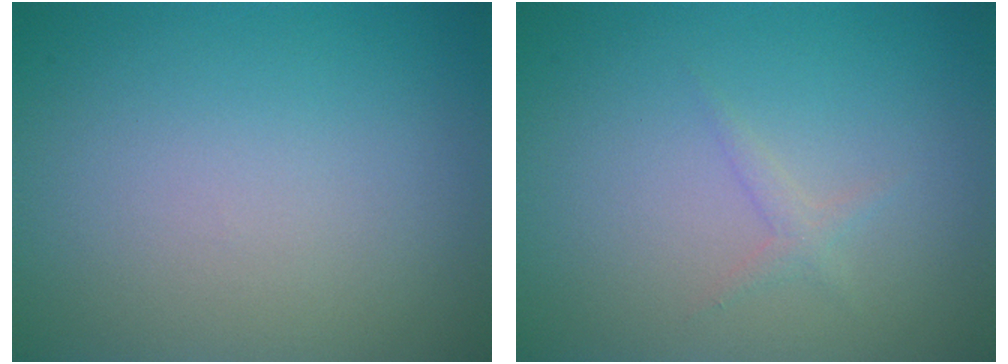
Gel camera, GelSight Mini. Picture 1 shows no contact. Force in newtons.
{"total": 0.9, "press": 0.9, "slide": 0.0}